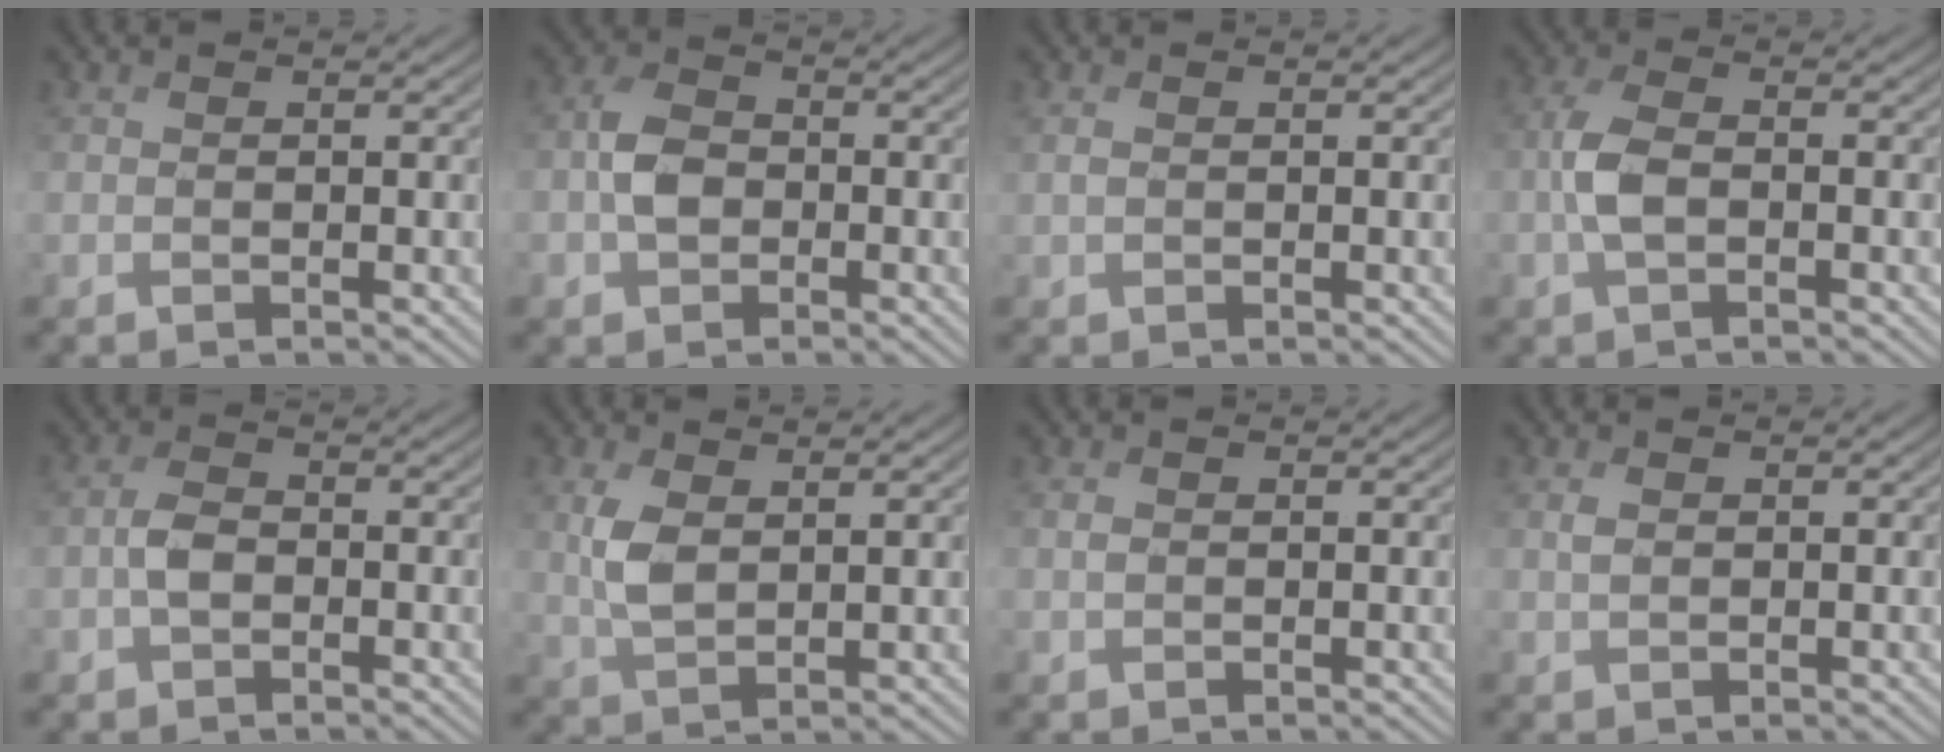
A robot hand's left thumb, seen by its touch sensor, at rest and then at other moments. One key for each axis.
{"total": 3.8, "fx": -0.5, "fy": 2.8, "fz": 2.5, "tx": -0.051, "ty": 0.009, "tz": -0.018}
{"total": 0.7, "fx": 0.6, "fy": 0.0, "fz": 0.4, "tx": -0.010, "ty": 0.007, "tz": 0.011}
{"total": 4.0, "fx": -0.6, "fy": 1.6, "fz": 3.7, "tx": -0.089, "ty": 0.011, "tz": -0.019}
{"total": 2.1, "fx": -0.5, "fy": 1.3, "fz": 1.6, "tx": -0.031, "ty": 0.010, "tz": -0.018}
{"total": 4.0, "fx": 1.8, "fy": 1.7, "fz": 3.2, "tx": -0.082, "ty": 0.009, "tz": 0.039}
{"total": 0.6, "fx": 0.5, "fy": 0.2, "fz": 0.4, "tx": -0.008, "ty": 0.005, "tz": 0.008}
{"total": 0.9, "fx": 0.8, "fy": 0.1, "fz": 0.5, "tx": -0.009, "ty": 0.005, "tz": 0.014}